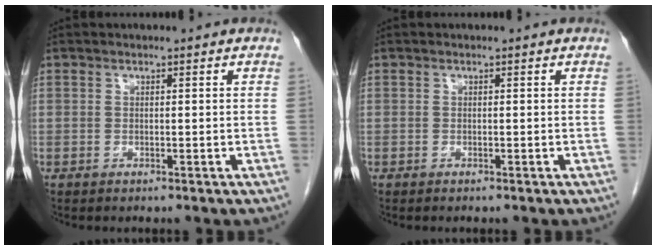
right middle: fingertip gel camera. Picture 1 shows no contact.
{"total": 0.0}